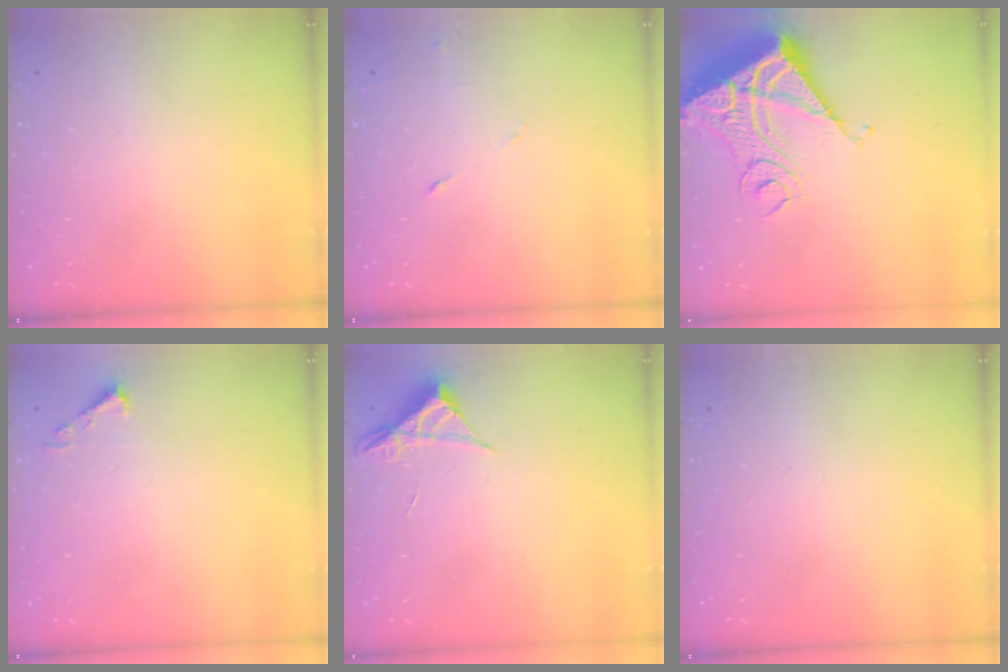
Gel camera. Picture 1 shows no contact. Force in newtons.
{"total": 3.9, "press": 3.8, "slide": 0.8}
{"total": 13.8, "press": 13.7, "slide": 1.9}
{"total": 3.7, "press": 3.7, "slide": 0.4}
{"total": 4.2, "press": 4.2, "slide": 0.4}
{"total": 0.0}